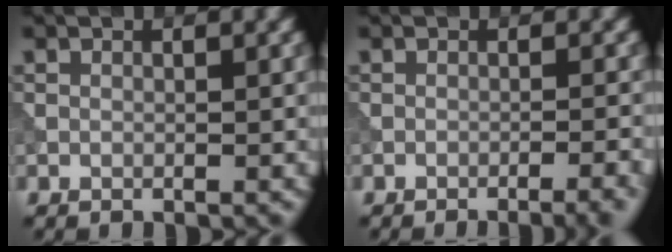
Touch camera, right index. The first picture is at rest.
{"total": 3.7, "force": [-2.4, 0.9, 2.7], "torque": [-0.027, 0.015, -0.035]}